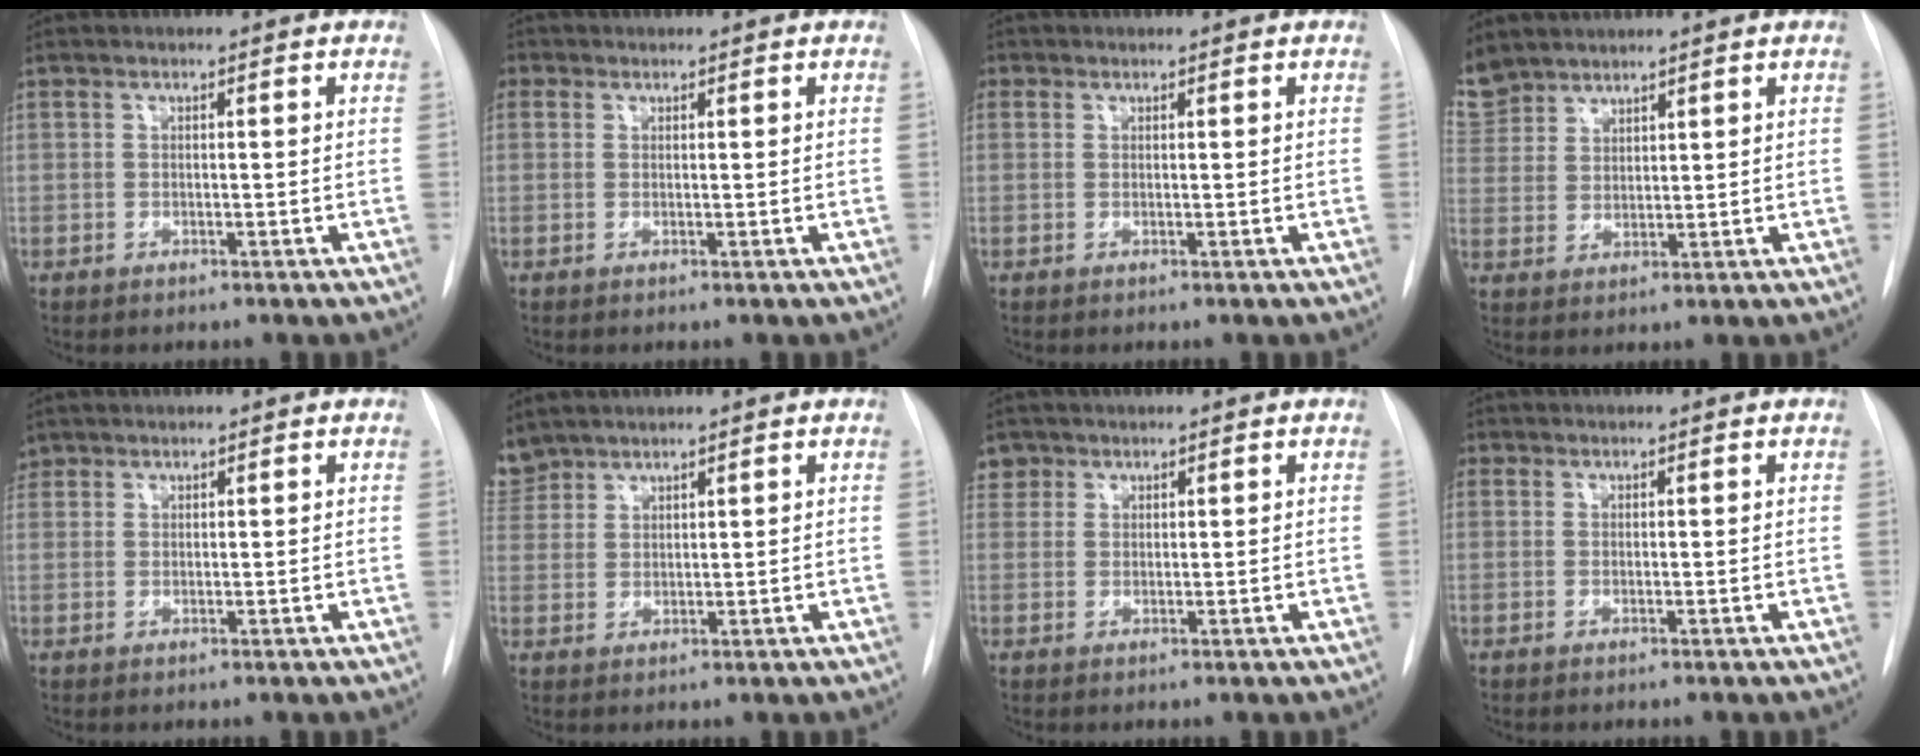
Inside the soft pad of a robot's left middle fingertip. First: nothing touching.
{"total": 1.7, "force": [0.7, 1.5, 0.2], "torque": [0.004, 0.006, 0.009]}
{"total": 1.2, "force": [0.5, 1.1, 0.1], "torque": [0.009, 0.003, 0.006]}
{"total": 7.9, "force": [6.8, 3.8, 1.0], "torque": [-0.030, 0.008, 0.144]}
{"total": 2.7, "force": [2.0, 1.8, -0.1], "torque": [0.006, 0.009, 0.039]}
{"total": 4.7, "force": [4.3, 1.8, -0.1], "torque": [0.003, 0.012, 0.093]}
{"total": 2.7, "force": [1.7, 2.1, -0.1], "torque": [0.012, 0.005, 0.027]}
{"total": 0.9, "force": [0.4, 0.8, 0.0], "torque": [0.011, 0.001, 0.004]}